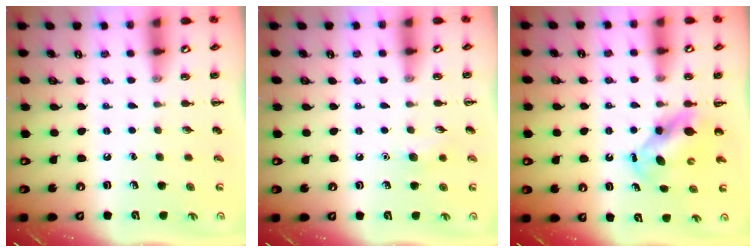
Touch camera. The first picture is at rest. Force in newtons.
{"total": 5.0, "press": 4.9, "slide": 1.3}
{"total": 6.5, "press": 6.5, "slide": 1.0}